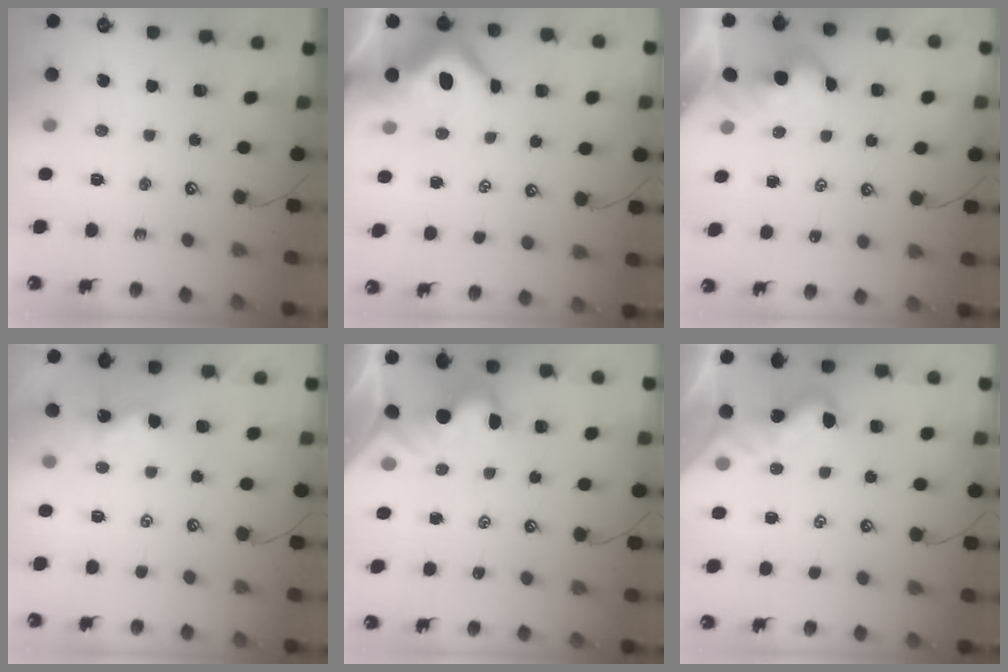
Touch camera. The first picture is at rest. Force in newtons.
{"total": 7.8, "press": 7.7, "slide": 1.4}
{"total": 2.3, "press": 2.3, "slide": 0.3}
{"total": 1.0, "press": 1.0, "slide": 0.2}
{"total": 6.4, "press": 6.3, "slide": 1.1}
{"total": 2.0, "press": 1.9, "slide": 0.5}